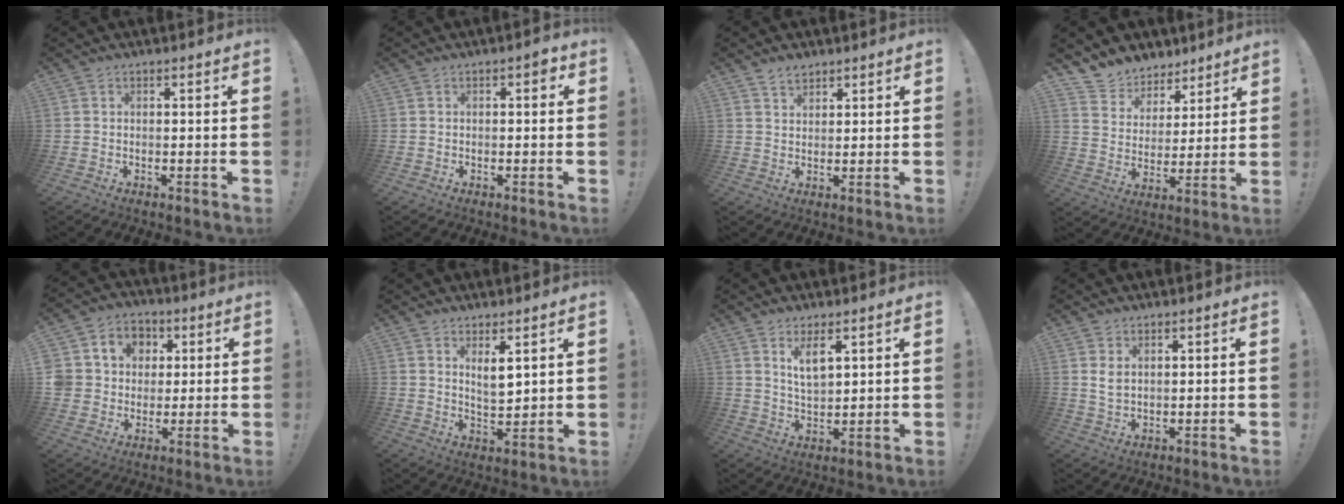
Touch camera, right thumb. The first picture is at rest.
{"total": 1.5, "force": [-0.3, 0.8, 1.2], "torque": [-0.012, 0.002, -0.010]}
{"total": 3.5, "force": [2.9, 1.8, 0.8], "torque": [-0.008, -0.016, 0.053]}
{"total": 9.0, "force": [6.9, 5.8, 0.1], "torque": [-0.006, -0.062, 0.137]}
{"total": 9.4, "force": [1.7, 8.8, 2.7], "torque": [-0.045, -0.004, 0.040]}
{"total": 5.6, "force": [3.7, 2.2, 3.6], "torque": [-0.061, -0.024, 0.066]}
{"total": 6.6, "force": [3.7, 2.6, 4.8], "torque": [-0.087, -0.015, 0.066]}
{"total": 3.4, "force": [1.6, 2.0, 2.3], "torque": [-0.036, -0.003, 0.031]}